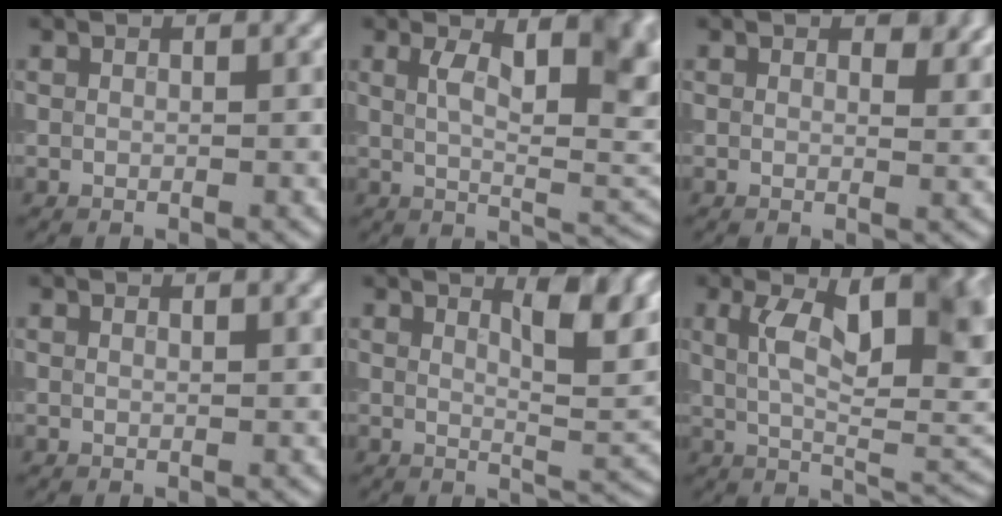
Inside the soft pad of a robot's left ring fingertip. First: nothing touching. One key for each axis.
{"total": 8.1, "fx": 2.2, "fy": 3.2, "fz": 7.1, "tx": -0.105, "ty": 0.001, "tz": 0.040}
{"total": 2.5, "fx": 1.2, "fy": 1.4, "fz": 1.7, "tx": -0.020, "ty": -0.001, "tz": 0.011}
{"total": 1.0, "fx": 0.8, "fy": 0.1, "fz": 0.4, "tx": -0.004, "ty": -0.003, "tz": 0.008}
{"total": 6.4, "fx": 2.8, "fy": 2.0, "fz": 5.4, "tx": -0.063, "ty": 0.001, "tz": 0.043}
{"total": 11.0, "fx": 2.4, "fy": 5.0, "fz": 9.5, "tx": -0.130, "ty": 0.002, "tz": 0.044}